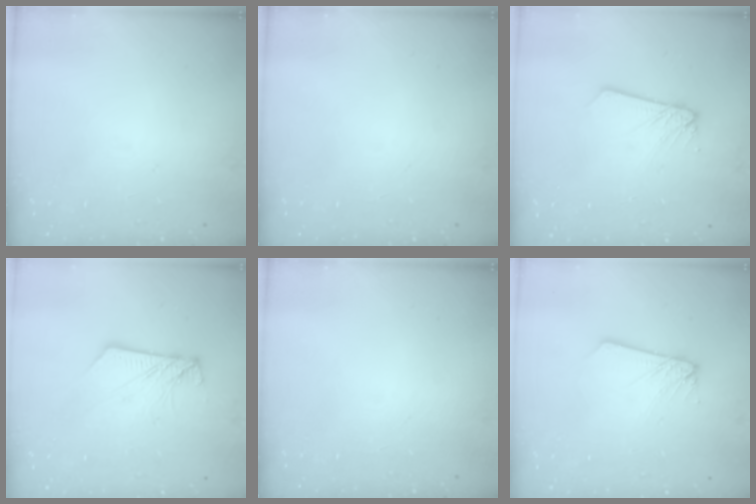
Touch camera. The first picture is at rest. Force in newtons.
{"total": 0.0}
{"total": 2.5, "press": 2.5, "slide": 0.1}
{"total": 9.0, "press": 8.9, "slide": 0.8}
{"total": 0.0}
{"total": 2.6, "press": 2.6, "slide": 0.2}